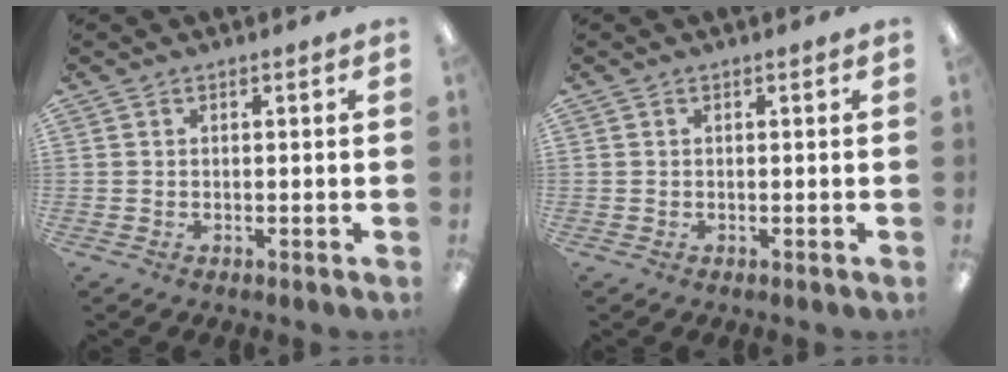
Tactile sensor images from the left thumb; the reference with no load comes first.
{"total": 0.0}